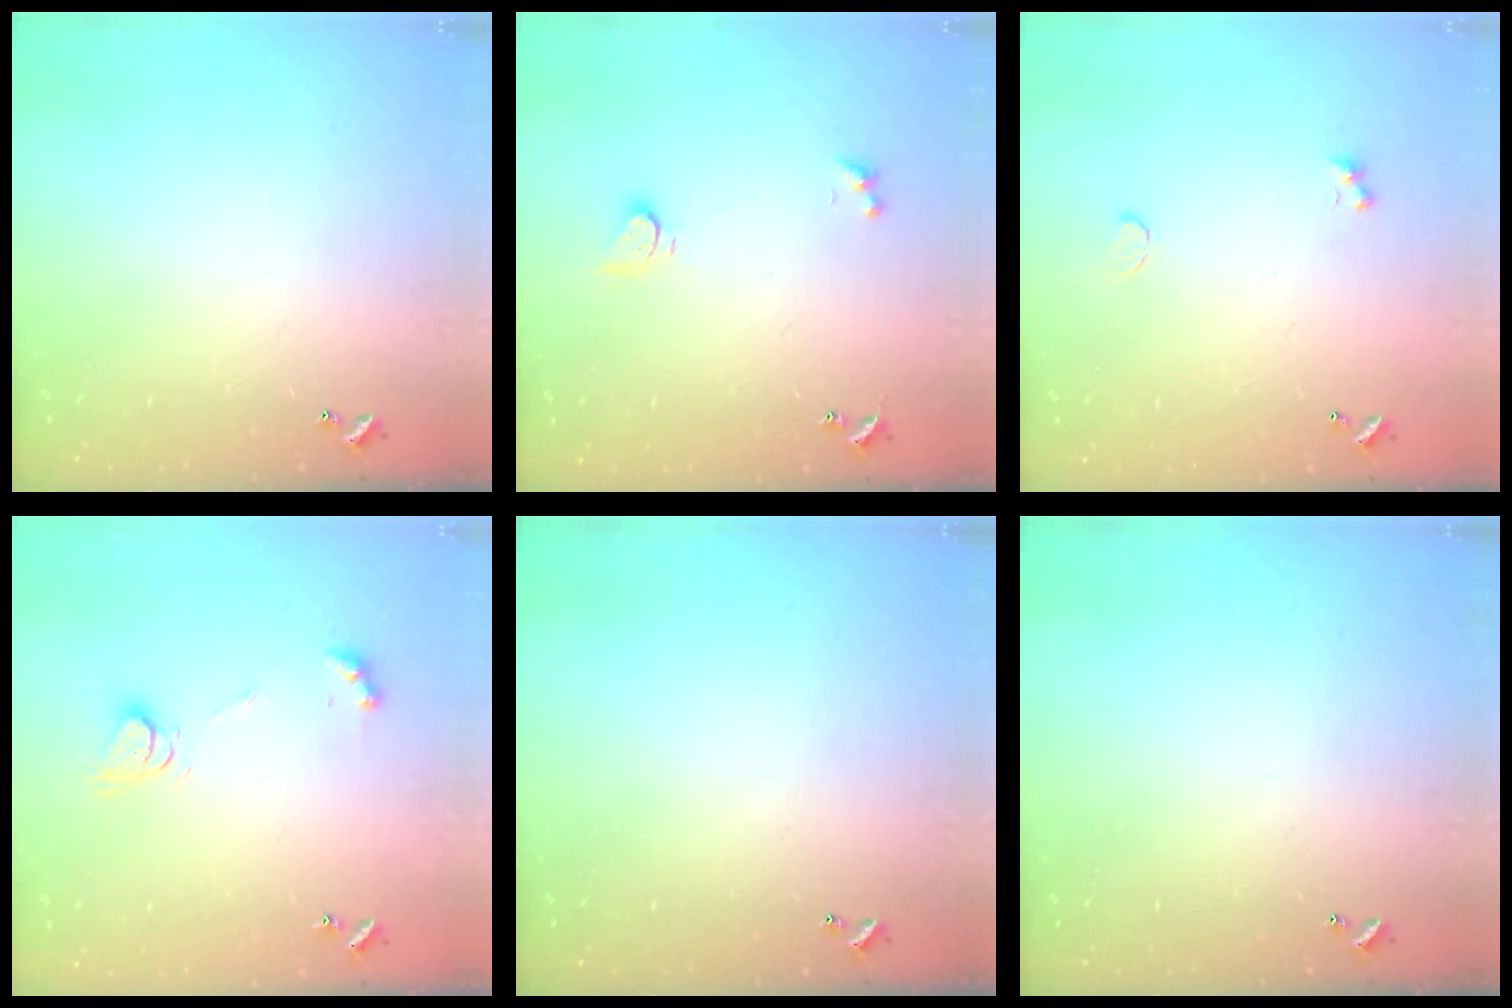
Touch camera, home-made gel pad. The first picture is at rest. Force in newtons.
{"total": 2.6, "press": 2.6, "slide": 0.2}
{"total": 0.6, "press": 0.4, "slide": 0.4}
{"total": 6.3, "press": 6.3, "slide": 0.3}
{"total": 0.0}
{"total": 0.0}